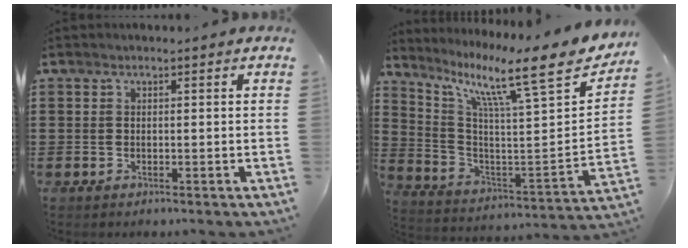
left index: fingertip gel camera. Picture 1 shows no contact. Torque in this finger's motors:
{"motor_torque": [2.14, 0.00, 0.34, 0.21]}